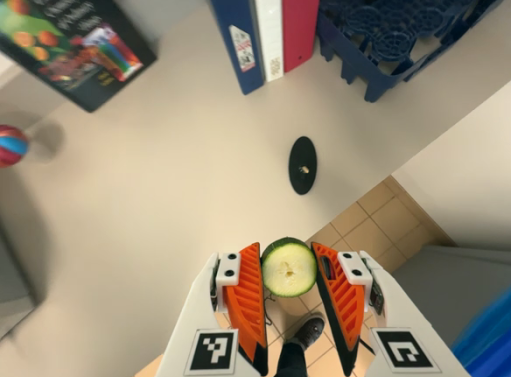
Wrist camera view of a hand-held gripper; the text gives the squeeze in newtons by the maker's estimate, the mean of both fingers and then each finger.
{"total": 5.9, "left": 5.6, "right": 6.2}